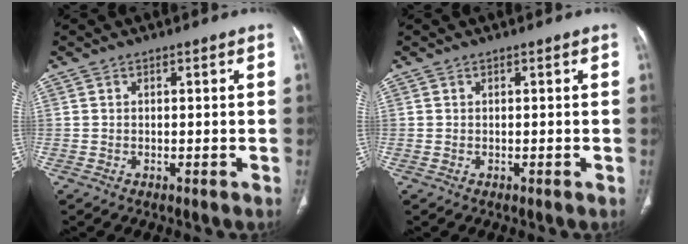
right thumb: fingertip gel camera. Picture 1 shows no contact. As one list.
[{"total": 0.0}]